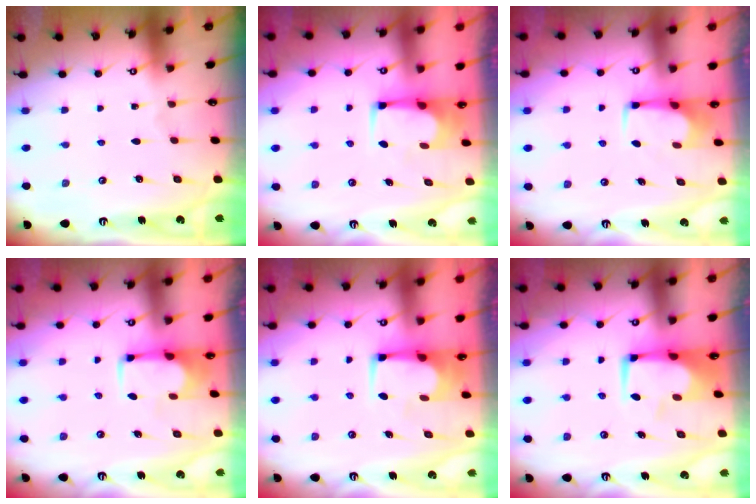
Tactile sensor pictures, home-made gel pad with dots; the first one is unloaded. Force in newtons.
{"total": 2.2, "press": 2.2, "slide": 0.2}
{"total": 2.7, "press": 2.6, "slide": 0.4}
{"total": 1.8, "press": 1.7, "slide": 0.6}
{"total": 2.9, "press": 2.9, "slide": 0.2}
{"total": 0.0}